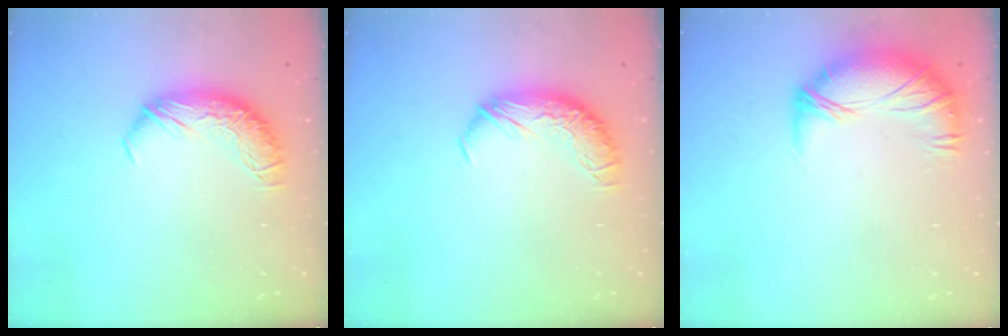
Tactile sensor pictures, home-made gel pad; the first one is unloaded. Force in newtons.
{"total": 0.0}
{"total": 4.4, "press": 4.0, "slide": 1.8}